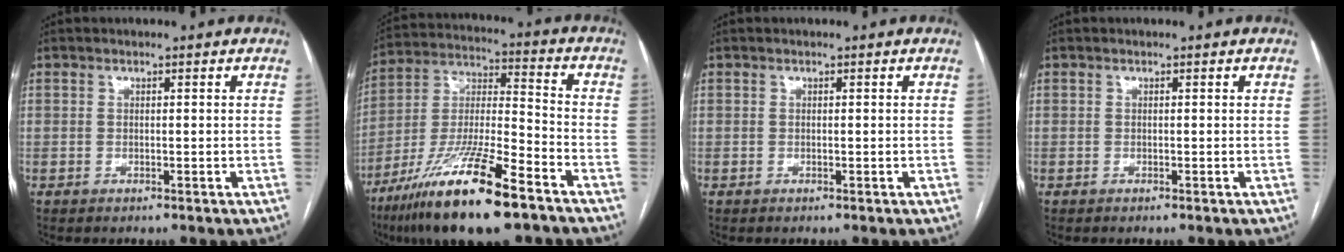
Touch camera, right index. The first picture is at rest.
{"total": 19.6, "force": [-12.4, 2.6, 15.0], "torque": [-0.296, -0.035, -0.222]}
{"total": 0.0}
{"total": 0.0}